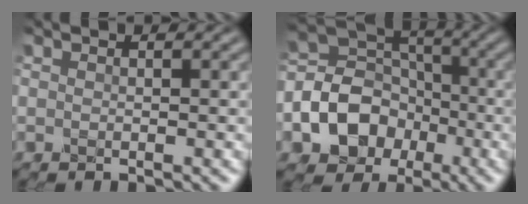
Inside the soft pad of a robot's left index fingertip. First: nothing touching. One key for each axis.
{"total": 9.5, "fx": -3.4, "fy": 7.7, "fz": 4.3, "tx": -0.094, "ty": -0.001, "tz": -0.079}